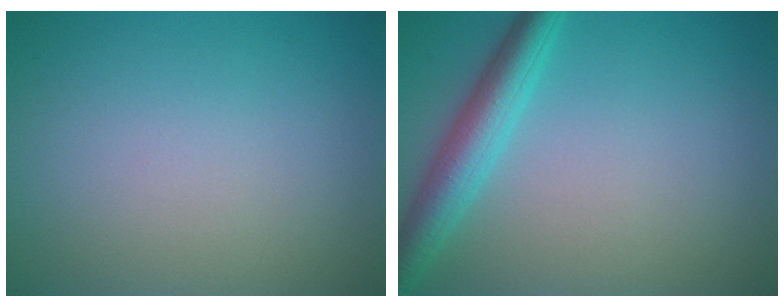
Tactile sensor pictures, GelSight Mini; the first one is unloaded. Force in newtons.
{"total": 4.3, "press": 4.3, "slide": 0.2}